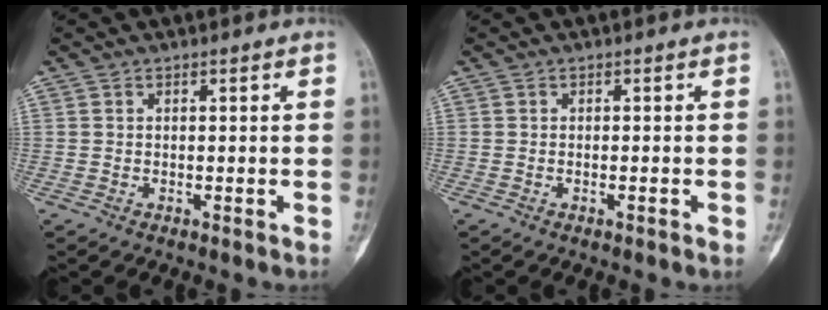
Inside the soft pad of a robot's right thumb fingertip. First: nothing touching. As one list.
[{"total": 0.8, "force": [-0.3, 0.2, 0.7], "torque": [-0.014, 0.003, -0.004]}]